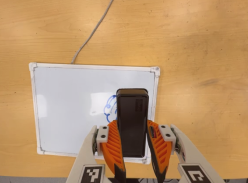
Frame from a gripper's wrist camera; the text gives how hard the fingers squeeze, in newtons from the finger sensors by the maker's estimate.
{"total": 8.6, "left": 6.0, "right": 11.2}